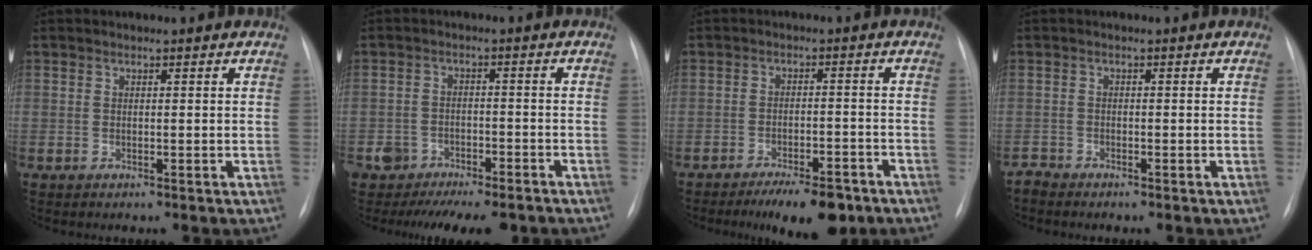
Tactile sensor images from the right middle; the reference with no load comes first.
{"total": 10.1, "force": [-8.4, 4.5, 3.3], "torque": [-0.036, 0.019, -0.113]}
{"total": 8.3, "force": [-6.2, 2.5, 4.9], "torque": [-0.066, -0.005, -0.094]}
{"total": 1.2, "force": [-1.2, 0.0, -0.2], "torque": [0.004, -0.005, -0.024]}